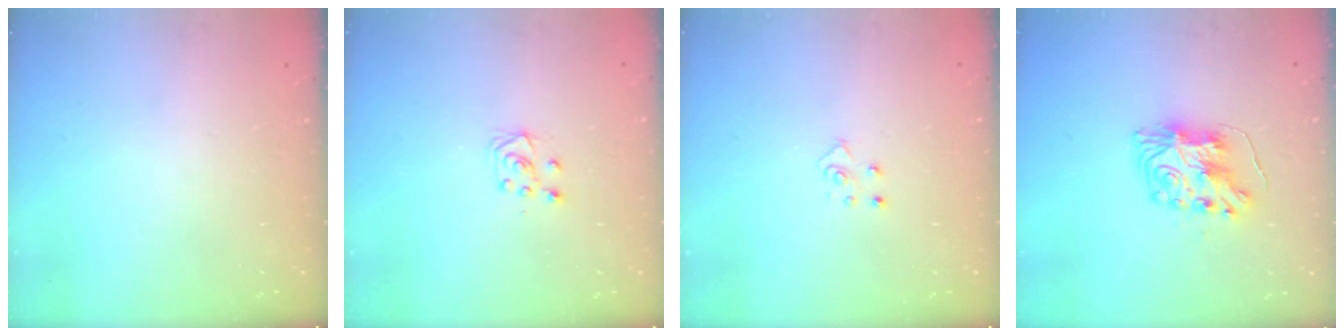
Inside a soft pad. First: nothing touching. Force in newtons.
{"total": 5.1, "press": 5.1, "slide": 0.4}
{"total": 4.7, "press": 4.7, "slide": 0.4}
{"total": 8.3, "press": 8.3, "slide": 0.2}